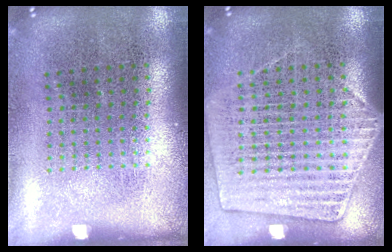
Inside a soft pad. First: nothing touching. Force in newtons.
{"total": 1.3, "press": 1.2, "slide": 0.5}